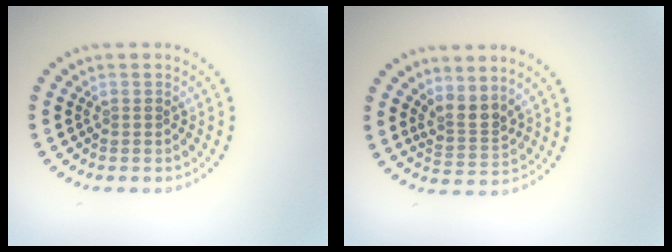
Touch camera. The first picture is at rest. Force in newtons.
{"total": 2.6, "press": 1.9, "slide": 1.8}